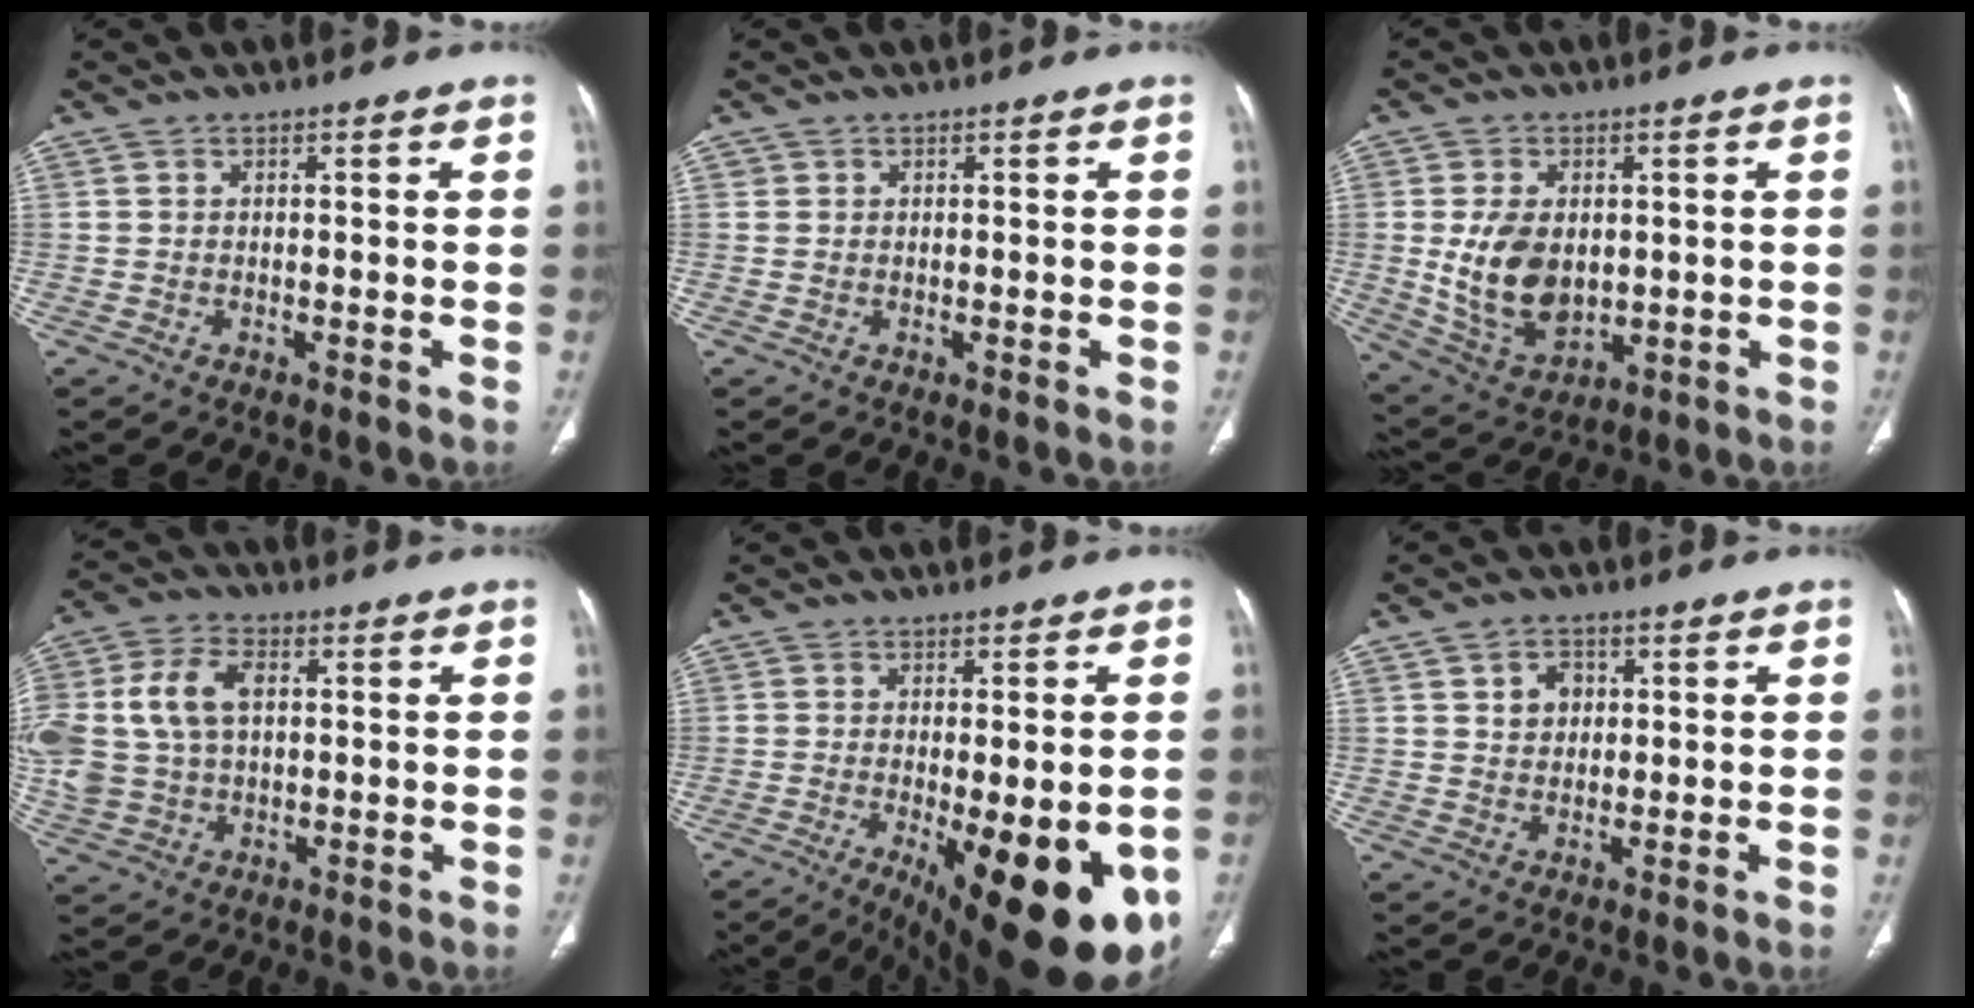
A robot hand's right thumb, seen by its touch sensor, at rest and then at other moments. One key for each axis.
{"total": 0.5, "fx": 0.2, "fy": 0.5, "fz": 0.0, "tx": 0.003, "ty": 0.002, "tz": 0.003}
{"total": 12.3, "fx": 0.4, "fy": 8.2, "fz": 9.2, "tx": -0.151, "ty": -0.011, "tz": 0.030}
{"total": 15.7, "fx": 2.1, "fy": 10.8, "fz": 11.1, "tx": -0.252, "ty": 0.015, "tz": 0.045}
{"total": 21.6, "fx": -7.7, "fy": 7.6, "fz": 18.8, "tx": -0.199, "ty": -0.028, "tz": -0.090}
{"total": 4.2, "fx": 1.2, "fy": 3.3, "fz": 2.2, "tx": -0.016, "ty": -0.003, "tz": 0.020}